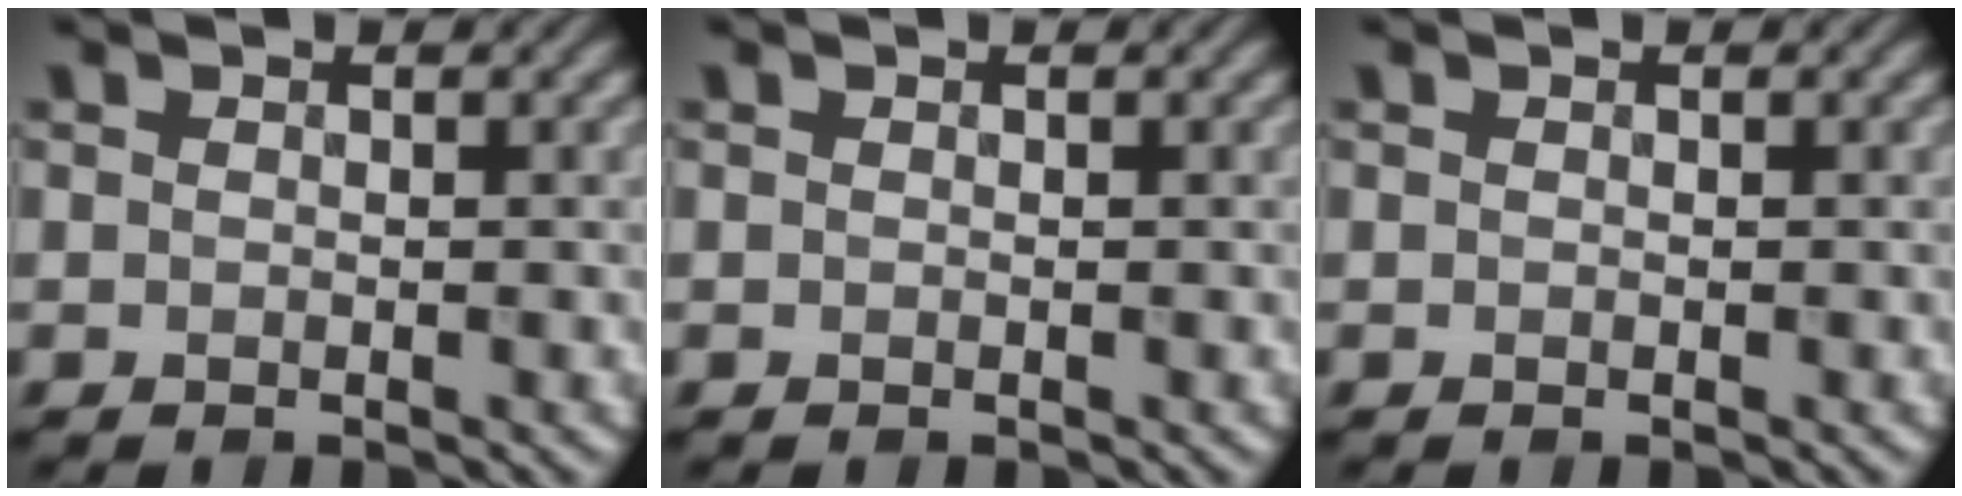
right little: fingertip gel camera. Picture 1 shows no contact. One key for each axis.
{"total": 0.0}
{"total": 0.0}